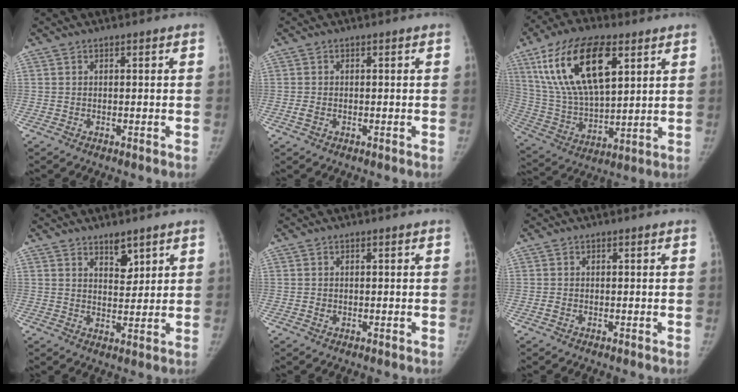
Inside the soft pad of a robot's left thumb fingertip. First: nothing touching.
{"total": 1.6, "force": [-0.4, 1.1, 1.0], "torque": [-0.024, -0.001, -0.008]}
{"total": 22.1, "force": [9.6, 10.1, 17.1], "torque": [-0.308, -0.022, 0.180]}
{"total": 4.6, "force": [3.2, 2.2, 2.5], "torque": [-0.018, -0.026, 0.054]}
{"total": 1.0, "force": [-0.1, 0.9, 0.5], "torque": [-0.007, 0.000, 0.001]}
{"total": 0.9, "force": [-0.2, 0.7, 0.5], "torque": [-0.013, -0.001, -0.004]}